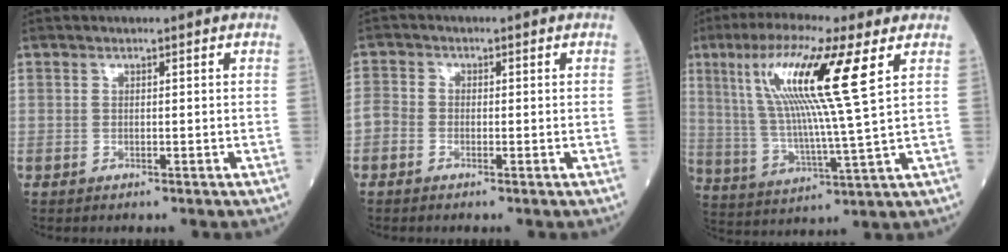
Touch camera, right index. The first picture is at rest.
{"total": 1.9, "force": [-1.0, 1.3, 0.9], "torque": [-0.020, 0.003, -0.024]}
{"total": 16.0, "force": [6.3, -0.6, 14.7], "torque": [-0.287, 0.012, 0.108]}